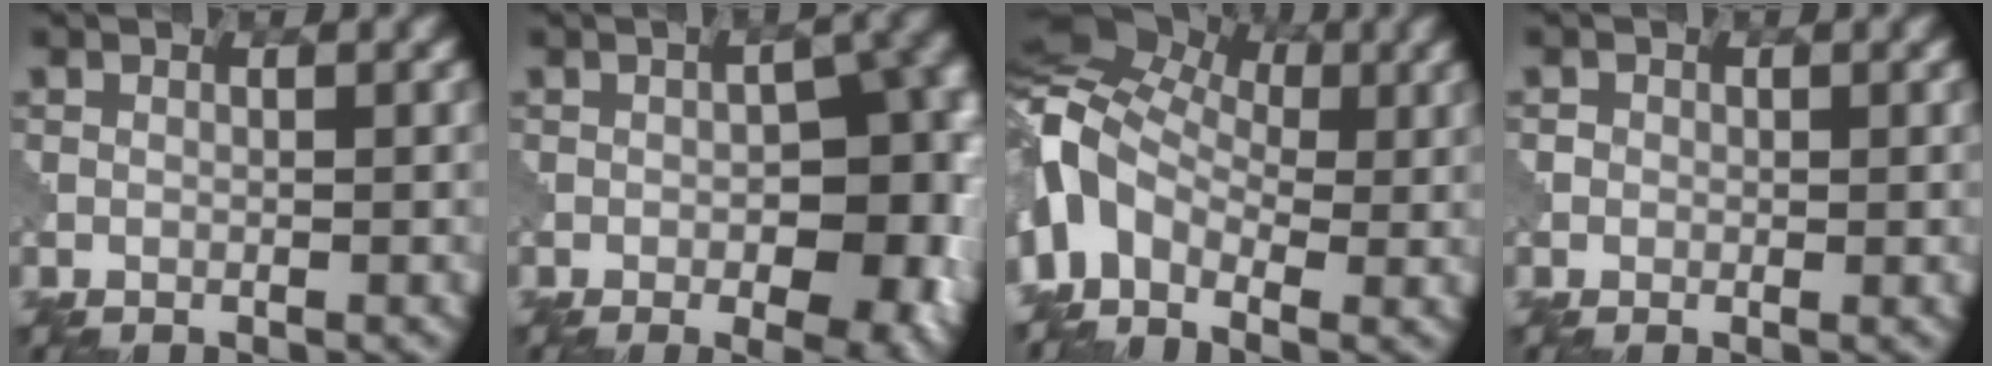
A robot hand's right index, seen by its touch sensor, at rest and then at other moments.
{"total": 9.2, "force": [-2.5, 4.5, 7.6], "torque": [-0.077, -0.001, -0.031]}
{"total": 8.9, "force": [-0.1, 6.5, 6.1], "torque": [-0.140, 0.011, -0.013]}
{"total": 0.9, "force": [0.0, 0.9, 0.1], "torque": [0.002, -0.002, 0.006]}